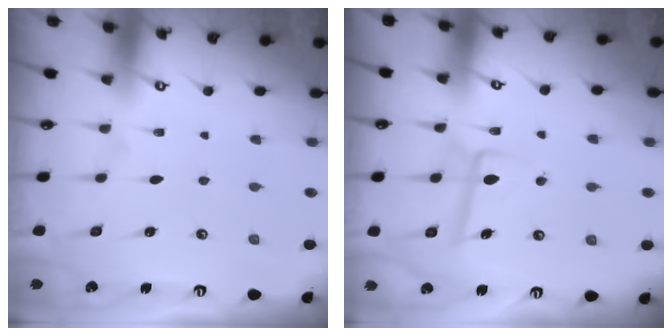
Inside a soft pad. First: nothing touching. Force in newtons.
{"total": 6.5, "press": 6.4, "slide": 1.5}